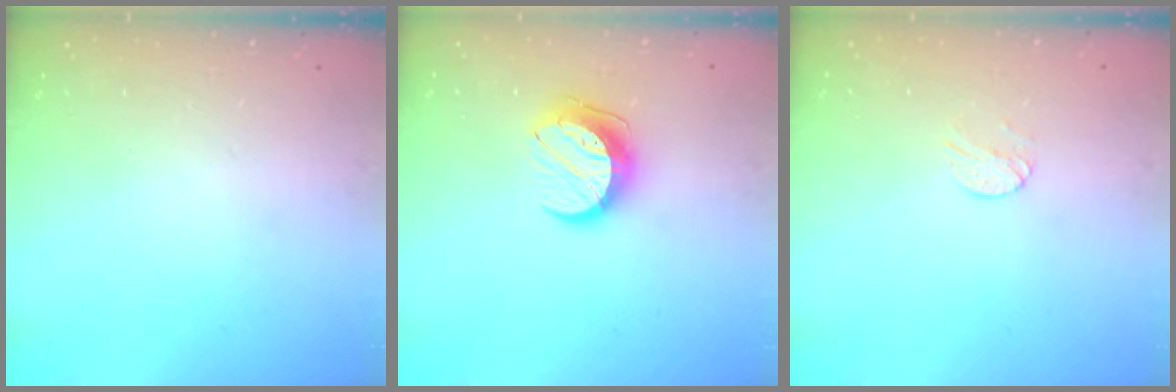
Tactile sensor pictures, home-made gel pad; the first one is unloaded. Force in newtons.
{"total": 10.5, "press": 10.5, "slide": 0.4}
{"total": 4.8, "press": 4.7, "slide": 0.4}